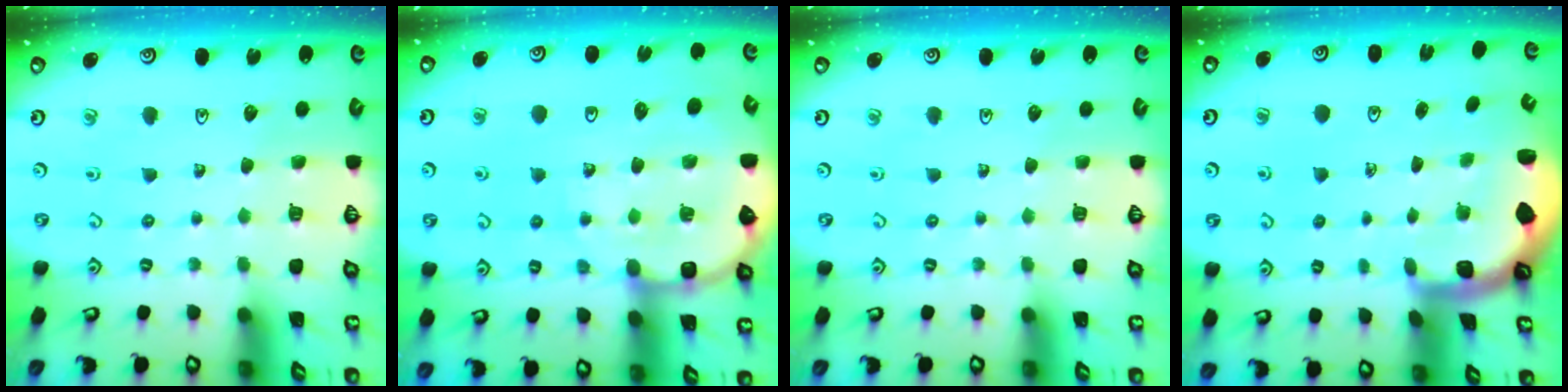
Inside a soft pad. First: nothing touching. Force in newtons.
{"total": 13.6, "press": 13.3, "slide": 2.8}
{"total": 0.0}
{"total": 1.7, "press": 1.6, "slide": 0.4}